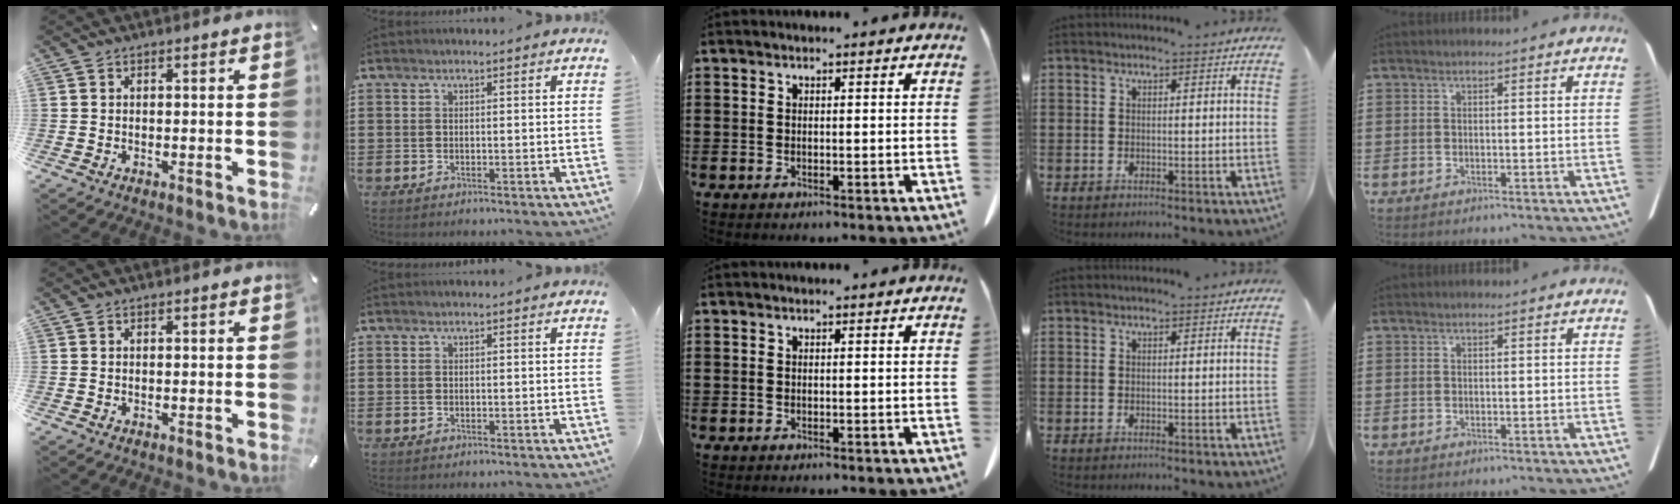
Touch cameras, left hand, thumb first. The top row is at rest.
{}